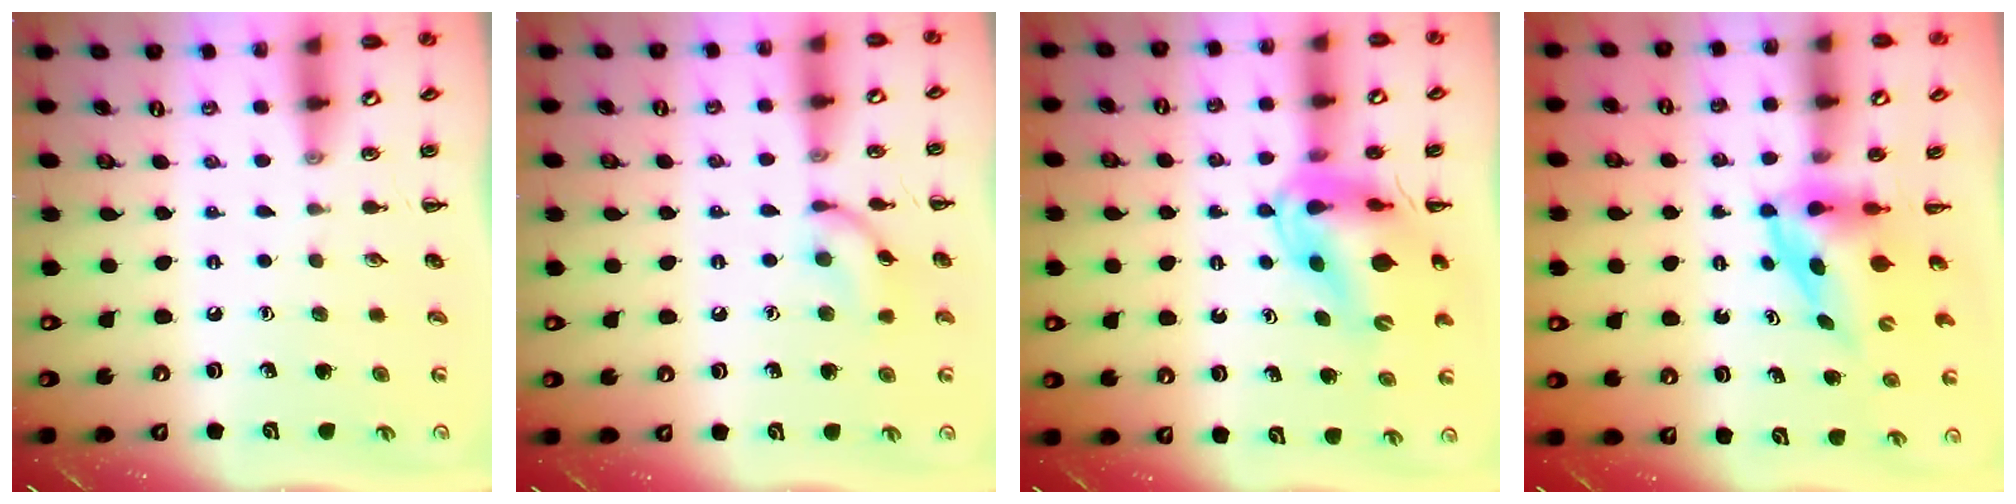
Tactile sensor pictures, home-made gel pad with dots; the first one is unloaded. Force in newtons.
{"total": 9.2, "press": 9.2, "slide": 0.3}
{"total": 13.3, "press": 12.7, "slide": 4.0}
{"total": 3.9, "press": 3.8, "slide": 0.8}